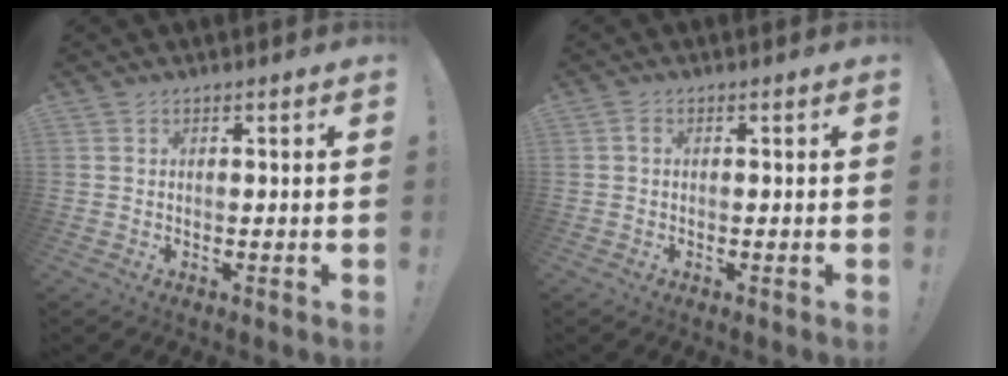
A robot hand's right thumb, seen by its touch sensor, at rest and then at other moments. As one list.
[{"total": 1.0, "force": [-0.2, 0.5, 0.9], "torque": [-0.018, 0.004, -0.004]}]